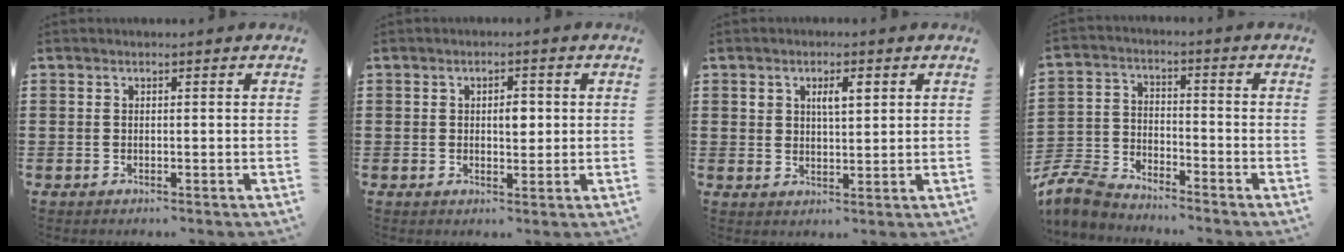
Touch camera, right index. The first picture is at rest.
{"total": 3.0, "force": [0.4, 1.5, 2.5], "torque": [-0.035, 0.001, 0.001]}
{"total": 3.4, "force": [1.4, 1.5, 2.7], "torque": [-0.042, 0.000, 0.019]}
{"total": 6.5, "force": [-6.1, 1.5, 1.3], "torque": [-0.052, 0.002, -0.129]}